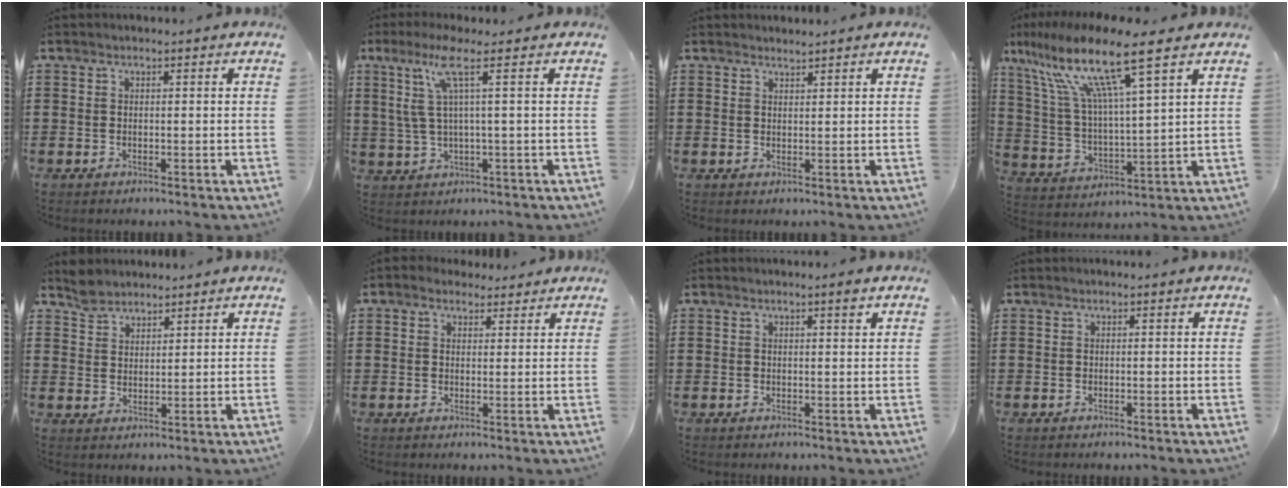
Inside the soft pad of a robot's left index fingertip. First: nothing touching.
{"total": 6.7, "force": [2.6, -0.5, 6.2], "torque": [-0.143, -0.008, 0.036]}
{"total": 1.3, "force": [1.3, 0.1, 0.0], "torque": [-0.002, 0.000, 0.027]}
{"total": 12.6, "force": [8.8, 0.9, 9.1], "torque": [-0.205, -0.046, 0.141]}
{"total": 3.6, "force": [3.1, 1.8, 0.0], "torque": [-0.012, 0.004, 0.062]}
{"total": 2.3, "force": [2.0, 1.2, 0.3], "torque": [-0.012, 0.004, 0.037]}
{"total": 1.6, "force": [0.9, 0.0, 1.2], "torque": [-0.018, -0.005, 0.015]}
{"total": 0.0}